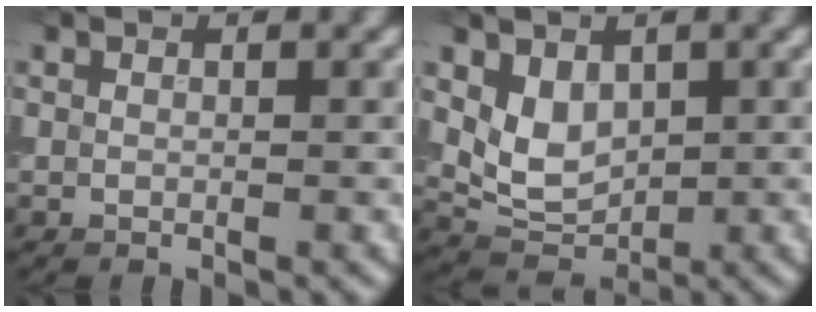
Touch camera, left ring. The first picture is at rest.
{"total": 3.5, "force": [0.9, 2.5, 2.3], "torque": [-0.041, -0.009, 0.023]}